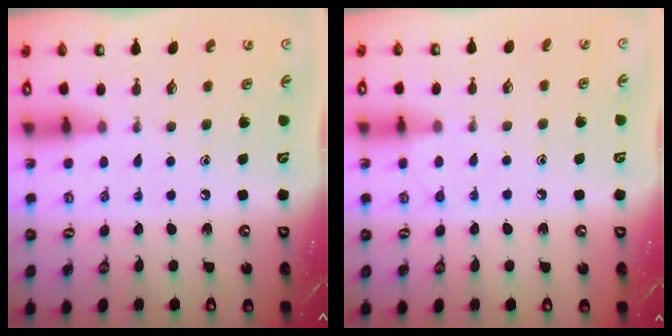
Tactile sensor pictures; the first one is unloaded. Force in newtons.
{"total": 5.1, "press": 5.0, "slide": 0.7}